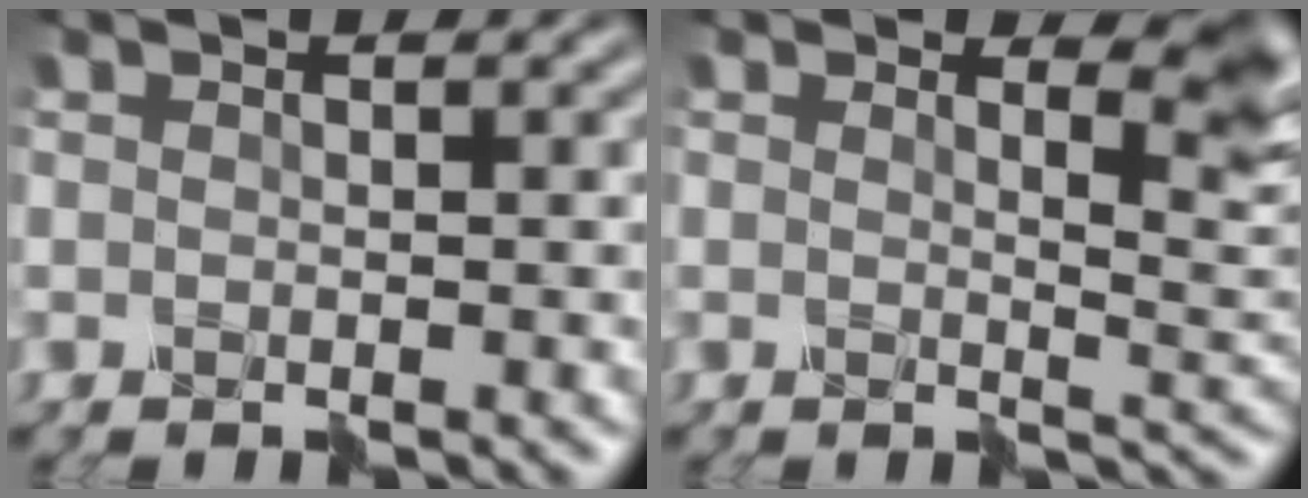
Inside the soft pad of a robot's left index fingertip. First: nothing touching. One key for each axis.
{"total": 4.7, "fx": 2.4, "fy": 2.0, "fz": 3.5, "tx": -0.046, "ty": -0.001, "tz": 0.035}